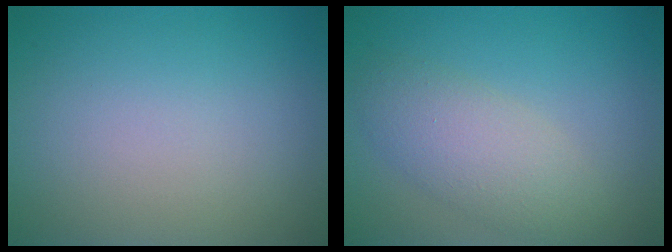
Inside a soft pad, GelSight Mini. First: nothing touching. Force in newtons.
{"total": 3.9, "press": 3.9, "slide": 0.0}